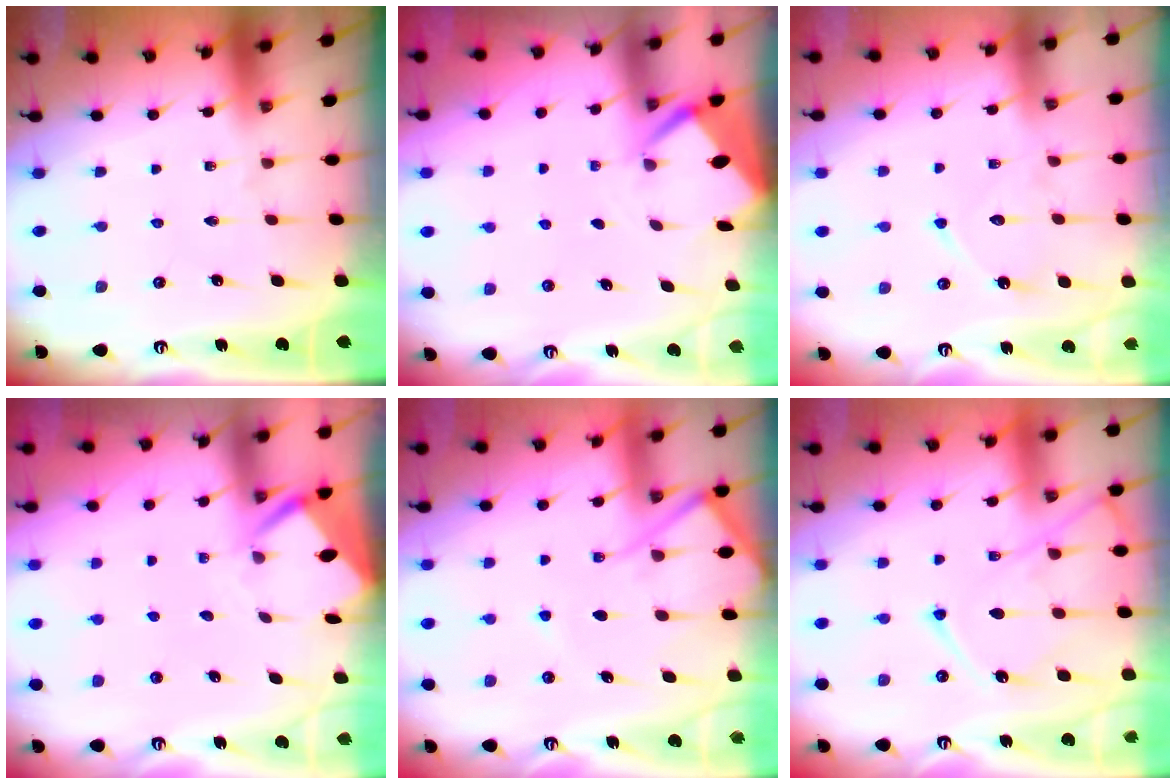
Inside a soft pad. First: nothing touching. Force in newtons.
{"total": 2.6, "press": 2.6, "slide": 0.3}
{"total": 9.4, "press": 9.4, "slide": 0.4}
{"total": 3.9, "press": 3.8, "slide": 0.3}
{"total": 8.2, "press": 8.1, "slide": 1.1}
{"total": 12.7, "press": 12.6, "slide": 1.5}